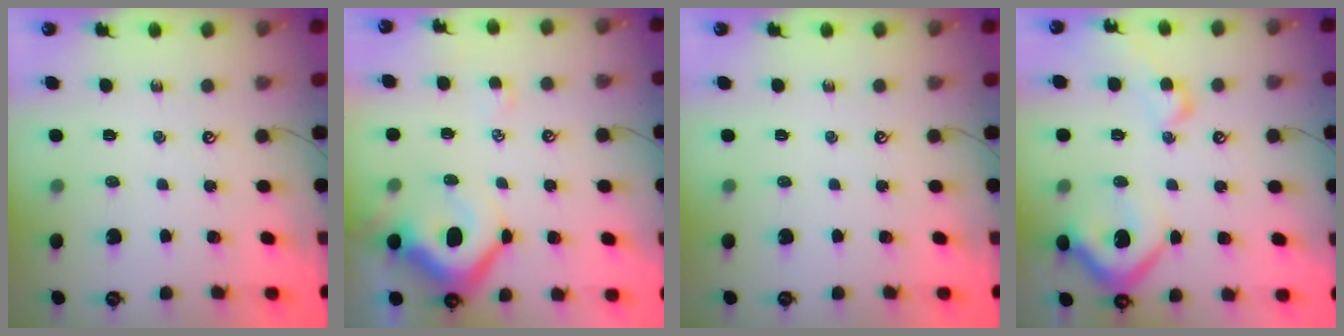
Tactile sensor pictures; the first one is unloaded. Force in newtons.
{"total": 7.1, "press": 6.9, "slide": 1.5}
{"total": 0.0}
{"total": 11.6, "press": 11.5, "slide": 1.8}